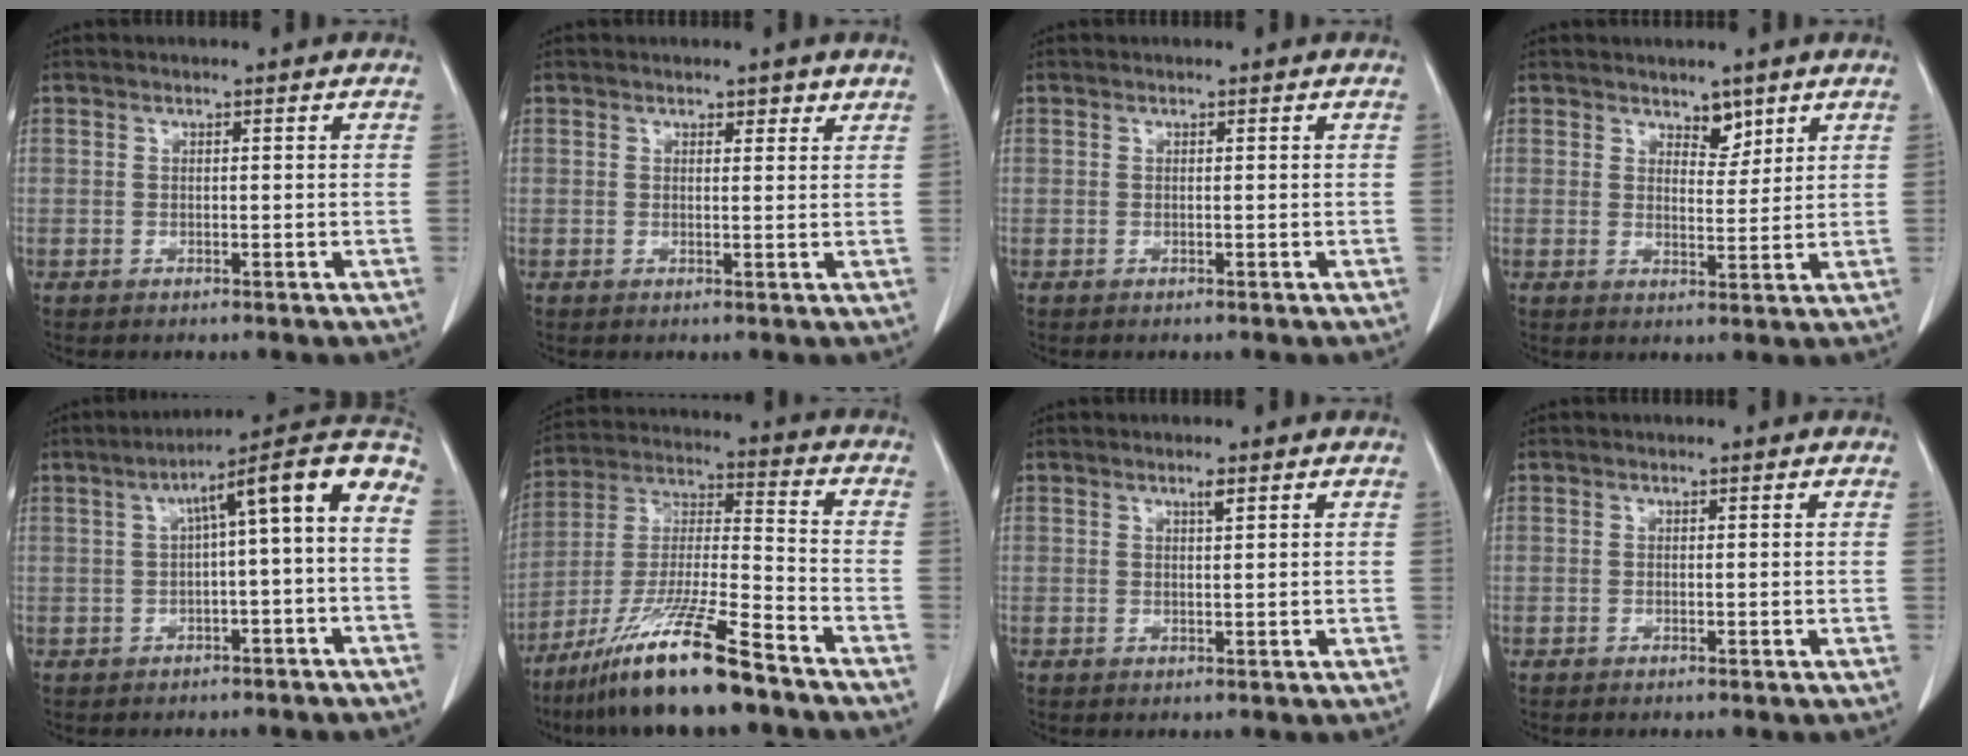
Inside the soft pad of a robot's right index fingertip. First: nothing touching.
{"total": 1.6, "force": [1.3, 0.7, 0.7], "torque": [-0.007, -0.002, 0.016]}
{"total": 0.0}
{"total": 3.1, "force": [2.4, 1.6, 1.4], "torque": [-0.016, -0.005, 0.041]}
{"total": 11.9, "force": [0.6, 1.0, 11.9], "torque": [-0.171, 0.047, 0.004]}
{"total": 16.2, "force": [-11.6, 0.6, 11.2], "torque": [-0.233, -0.033, -0.214]}
{"total": 1.0, "force": [0.7, 0.0, 0.8], "torque": [-0.016, -0.002, 0.012]}
{"total": 0.0}